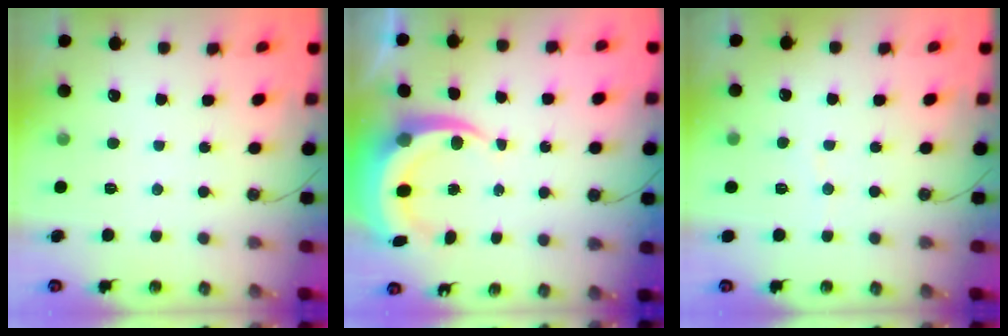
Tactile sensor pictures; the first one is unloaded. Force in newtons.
{"total": 8.1, "press": 7.9, "slide": 1.5}
{"total": 3.2, "press": 3.2, "slide": 0.3}